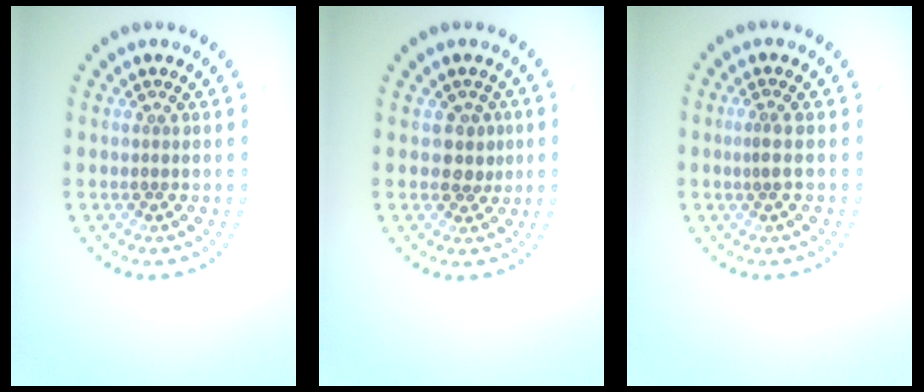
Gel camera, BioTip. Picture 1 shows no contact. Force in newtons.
{"total": 2.0, "press": 1.8, "slide": 0.9}
{"total": 0.9, "press": 0.7, "slide": 0.7}